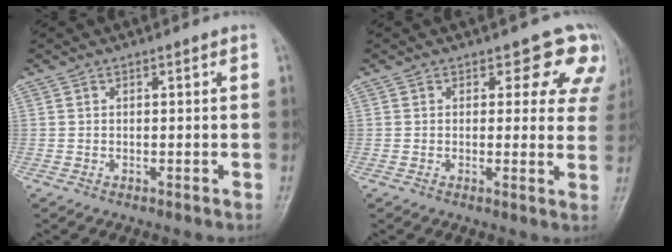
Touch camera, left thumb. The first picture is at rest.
{"total": 7.6, "force": [5.1, 4.4, 3.5], "torque": [0.009, -0.022, 0.036]}